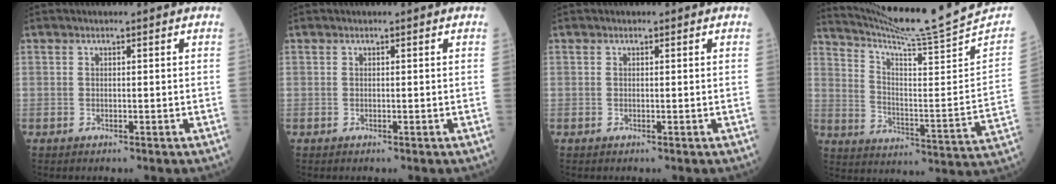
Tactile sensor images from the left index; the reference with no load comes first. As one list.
[{"total": 0.0}, {"total": 0.0}, {"total": 19.7, "force": [18.1, -3.4, 6.9], "torque": [-0.123, -0.102, 0.266]}]